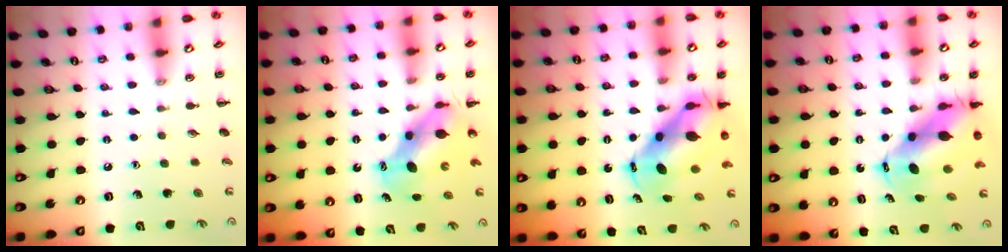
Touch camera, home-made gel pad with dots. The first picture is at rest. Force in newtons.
{"total": 7.3, "press": 7.0, "slide": 2.0}
{"total": 10.2, "press": 9.9, "slide": 2.5}
{"total": 10.7, "press": 10.3, "slide": 2.8}